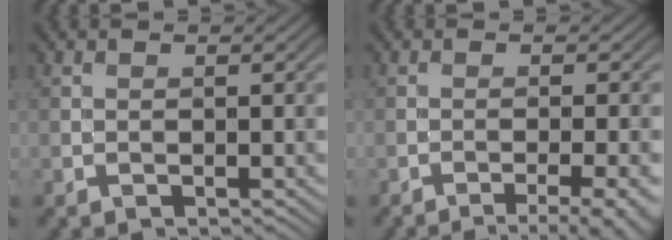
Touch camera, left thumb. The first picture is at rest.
{"total": 6.6, "force": [-4.4, 1.5, 4.7], "torque": [-0.058, 0.006, -0.052]}